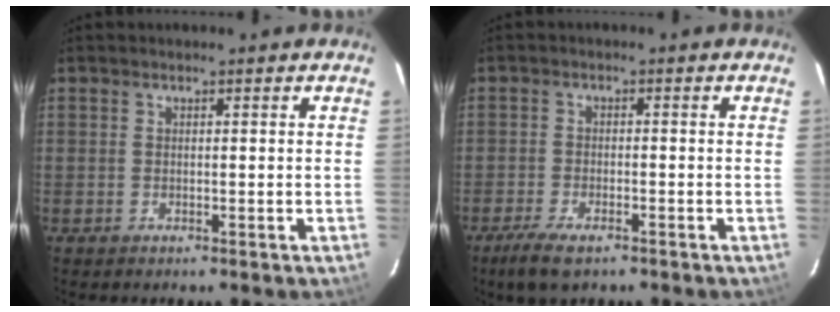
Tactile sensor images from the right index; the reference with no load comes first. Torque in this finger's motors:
{"motor_torque": [0.06, -0.12, 0.11, 0.00]}